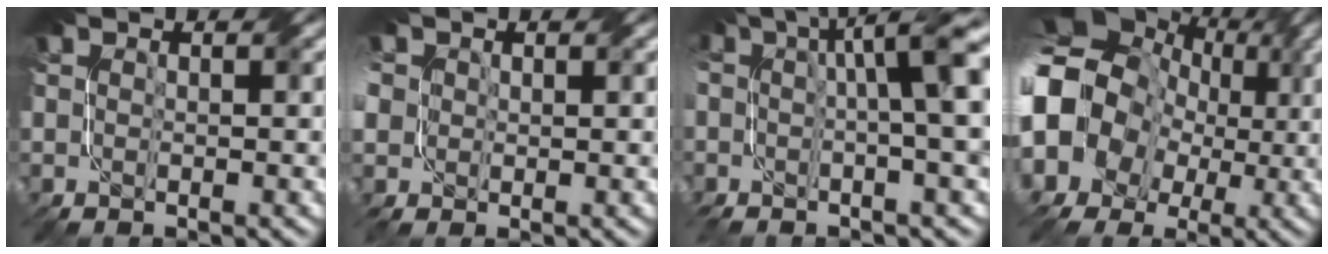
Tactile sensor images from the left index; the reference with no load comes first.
{"total": 3.4, "force": [0.8, 3.0, 1.5], "torque": [-0.046, 0.012, 0.015]}
{"total": 10.3, "force": [1.0, 2.7, 9.9], "torque": [-0.114, 0.018, 0.011]}
{"total": 15.6, "force": [0.3, 13.6, 7.6], "torque": [-0.170, -0.002, -0.026]}